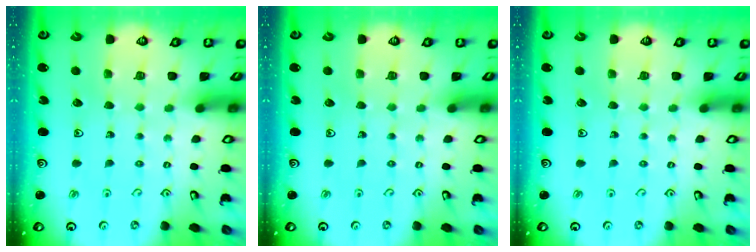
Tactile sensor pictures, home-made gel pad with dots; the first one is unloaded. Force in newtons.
{"total": 0.0}
{"total": 0.0}